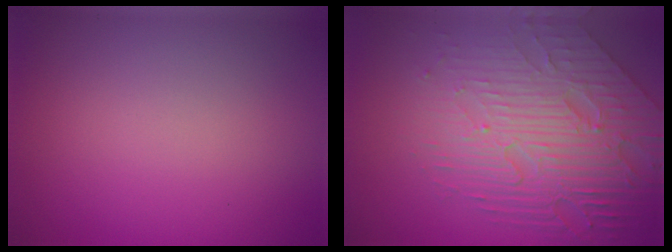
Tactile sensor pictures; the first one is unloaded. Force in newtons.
{"total": 8.4, "press": 5.6, "slide": 6.2}